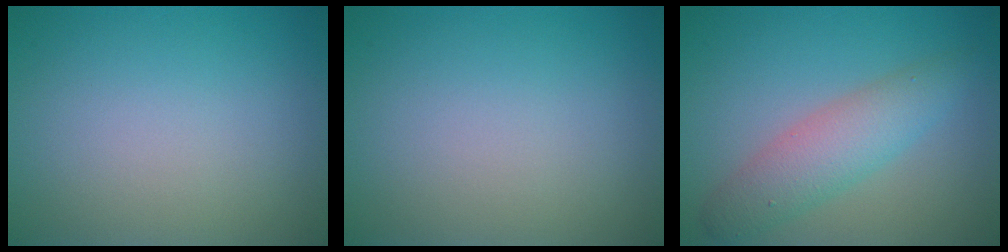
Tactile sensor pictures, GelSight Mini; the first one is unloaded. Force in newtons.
{"total": 0.0}
{"total": 4.1, "press": 4.1, "slide": 0.0}